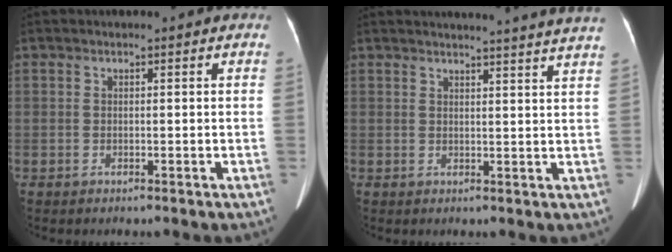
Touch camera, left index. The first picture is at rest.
{"total": 14.3, "force": [13.6, -1.4, 4.1], "torque": [-0.055, -0.053, 0.144]}